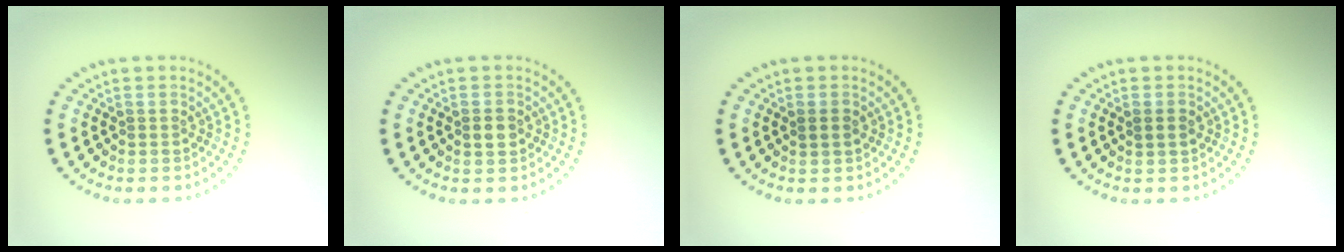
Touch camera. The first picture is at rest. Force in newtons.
{"total": 1.3, "press": 1.3, "slide": 0.2}
{"total": 1.2, "press": 1.1, "slide": 0.4}
{"total": 1.2, "press": 1.1, "slide": 0.4}